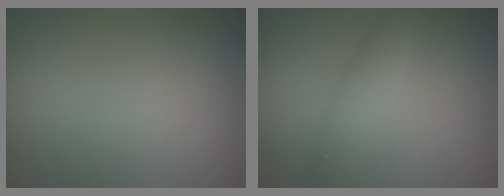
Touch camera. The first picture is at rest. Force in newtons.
{"total": 2.8, "press": 2.8, "slide": 0.1}